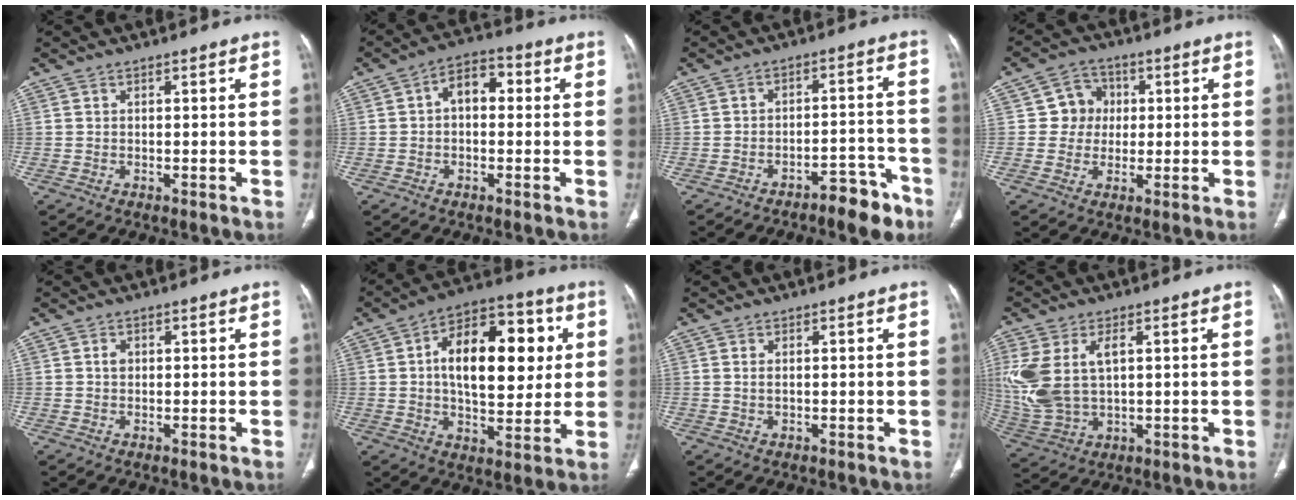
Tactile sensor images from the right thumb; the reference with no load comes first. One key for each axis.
{"total": 6.5, "fx": 0.5, "fy": 4.2, "fz": 4.9, "tx": -0.057, "ty": 0.022, "tz": -0.003}
{"total": 7.7, "fx": -5.6, "fy": 3.0, "fz": 4.5, "tx": -0.044, "ty": 0.055, "tz": -0.077}
{"total": 6.5, "fx": 0.7, "fy": 6.2, "fz": 1.7, "tx": 0.014, "ty": 0.011, "tz": 0.005}
{"total": 1.2, "fx": 0.2, "fy": 1.0, "fz": 0.7, "tx": -0.010, "ty": 0.003, "tz": 0.004}
{"total": 20.1, "fx": 3.5, "fy": 11.0, "fz": 16.5, "tx": -0.213, "ty": 0.012, "tz": 0.049}
{"total": 0.9, "fx": 0.2, "fy": 0.4, "fz": 0.8, "tx": -0.020, "ty": -0.001, "tz": 0.007}
{"total": 14.3, "fx": 2.7, "fy": 8.5, "fz": 11.1, "tx": -0.266, "ty": 0.001, "tz": 0.066}